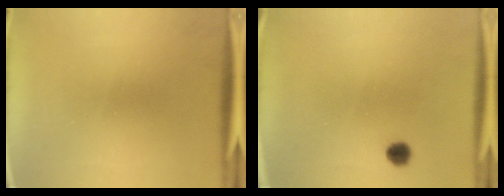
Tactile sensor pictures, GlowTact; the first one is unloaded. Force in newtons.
{"total": 2.3}